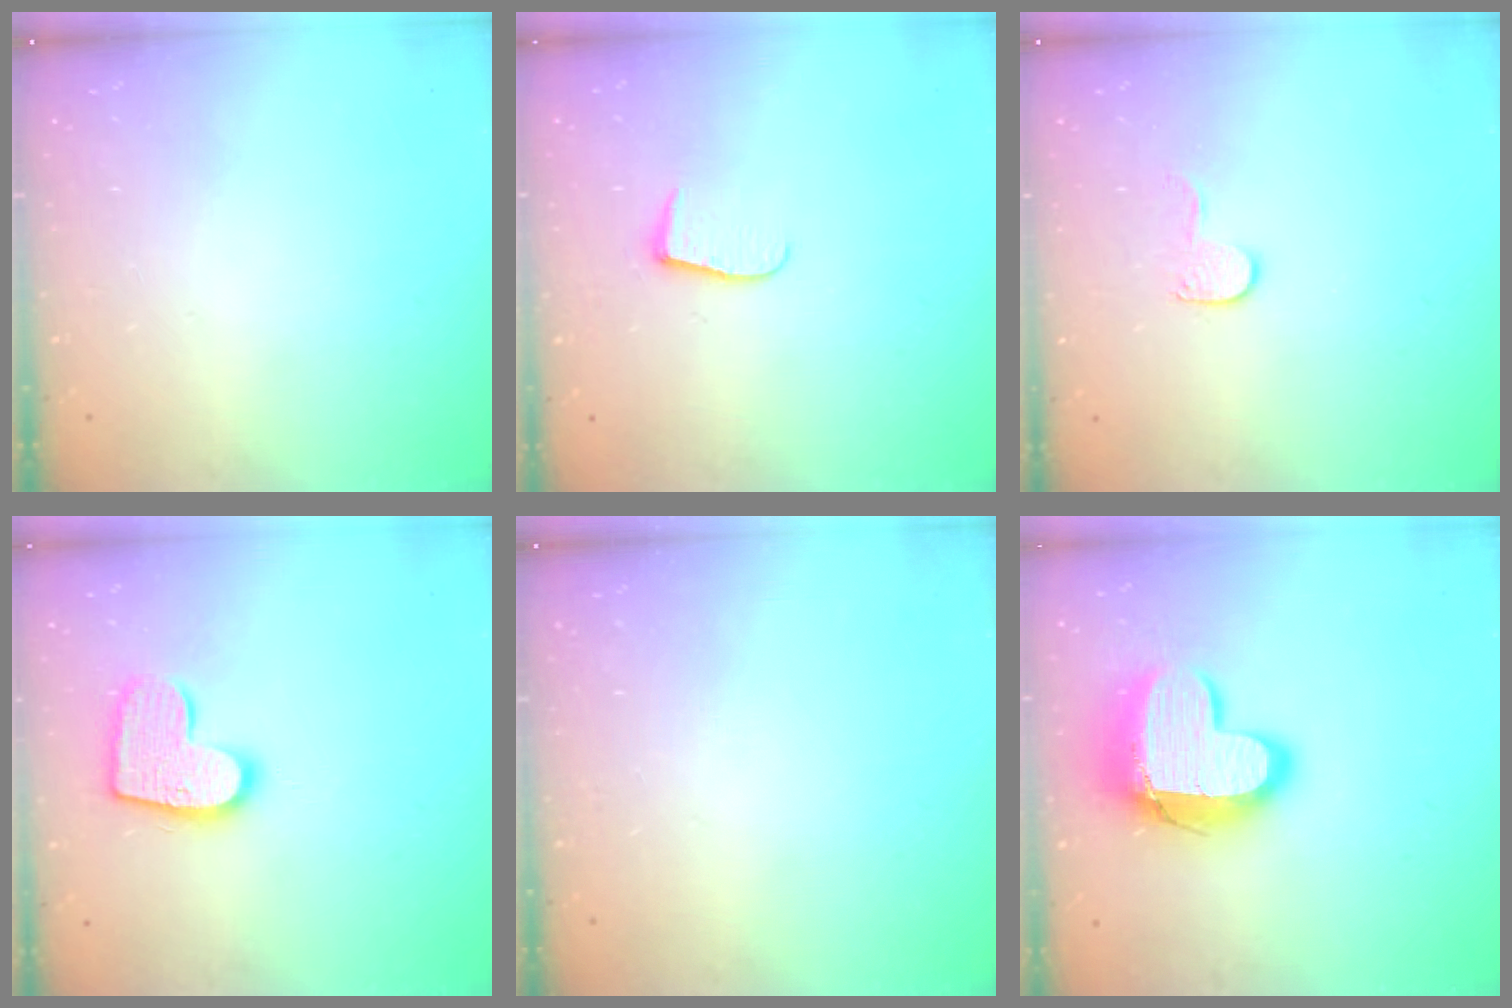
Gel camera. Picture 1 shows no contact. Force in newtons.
{"total": 6.5, "press": 6.5, "slide": 0.6}
{"total": 6.7, "press": 6.7, "slide": 0.6}
{"total": 13.5, "press": 13.5, "slide": 0.8}
{"total": 0.0}
{"total": 15.4, "press": 15.4, "slide": 1.1}